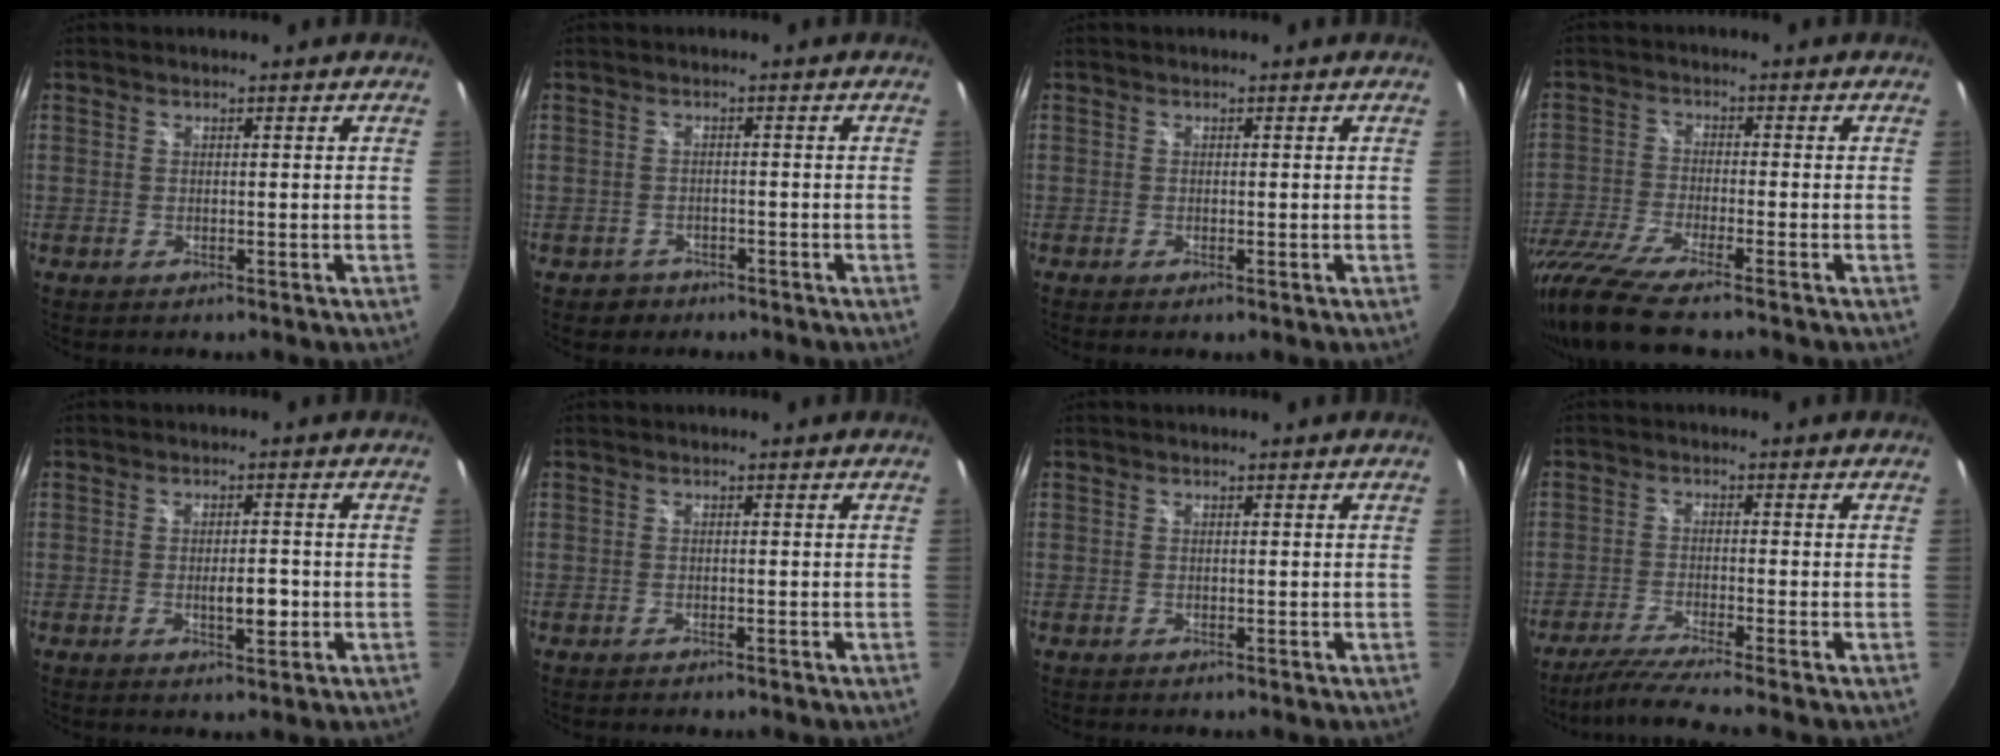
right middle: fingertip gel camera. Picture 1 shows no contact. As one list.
[{"total": 2.9, "force": [-1.9, 2.2, 0.2], "torque": [-0.014, 0.002, -0.026]}, {"total": 0.8, "force": [-0.5, 0.0, 0.7], "torque": [-0.012, -0.002, -0.009]}, {"total": 11.3, "force": [-9.1, 0.6, 6.5], "torque": [-0.150, -0.043, -0.173]}, {"total": 3.9, "force": [-1.0, 1.4, 3.5], "torque": [-0.058, -0.005, -0.013]}, {"total": 0.9, "force": [-0.8, 0.3, 0.3], "torque": [-0.007, -0.002, -0.014]}, {"total": 0.0}, {"total": 6.9, "force": [-5.9, -1.4, 3.4], "torque": [-0.082, -0.021, -0.107]}]